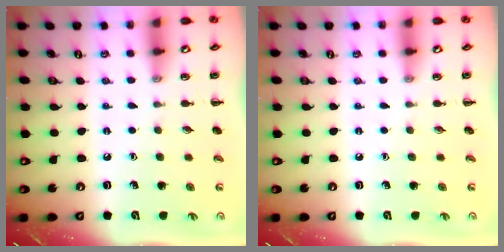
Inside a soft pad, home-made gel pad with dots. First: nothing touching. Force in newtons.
{"total": 0.0}